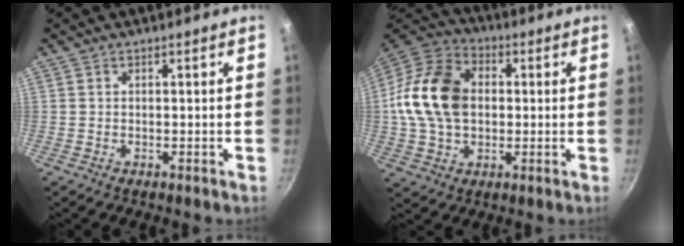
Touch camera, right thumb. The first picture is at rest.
{"total": 17.6, "force": [0.8, 12.8, 12.1], "torque": [-0.211, 0.027, 0.002]}